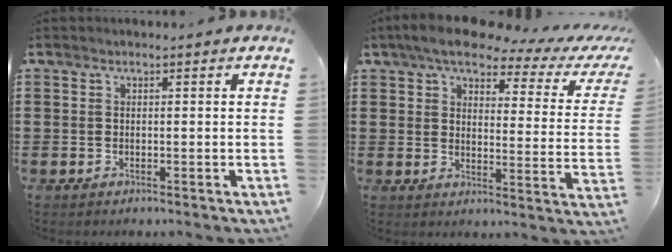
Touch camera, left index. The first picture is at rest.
{"total": 6.5, "force": [4.9, 1.7, 3.9], "torque": [-0.084, -0.022, 0.079]}